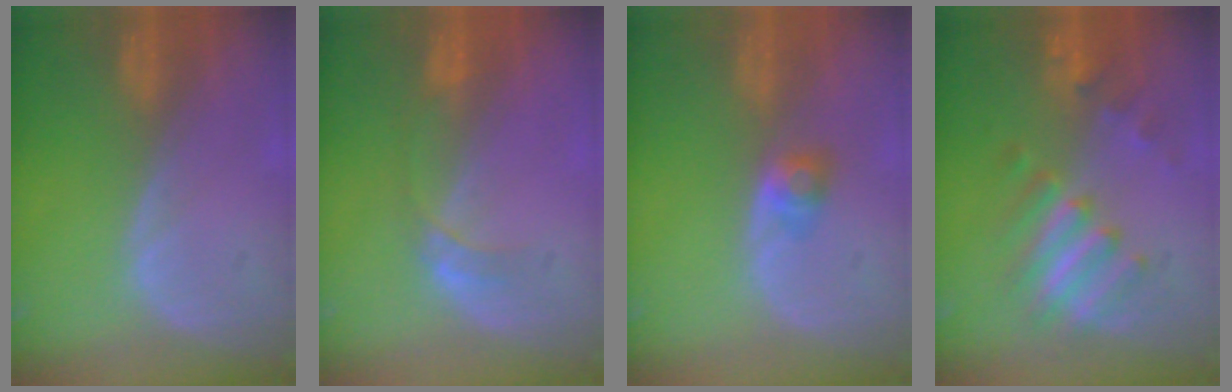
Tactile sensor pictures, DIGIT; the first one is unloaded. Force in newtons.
{"total": 3.0, "press": 2.7, "slide": 1.3}
{"total": 2.7, "press": 2.4, "slide": 1.1}
{"total": 6.5, "press": 6.5, "slide": 0.8}